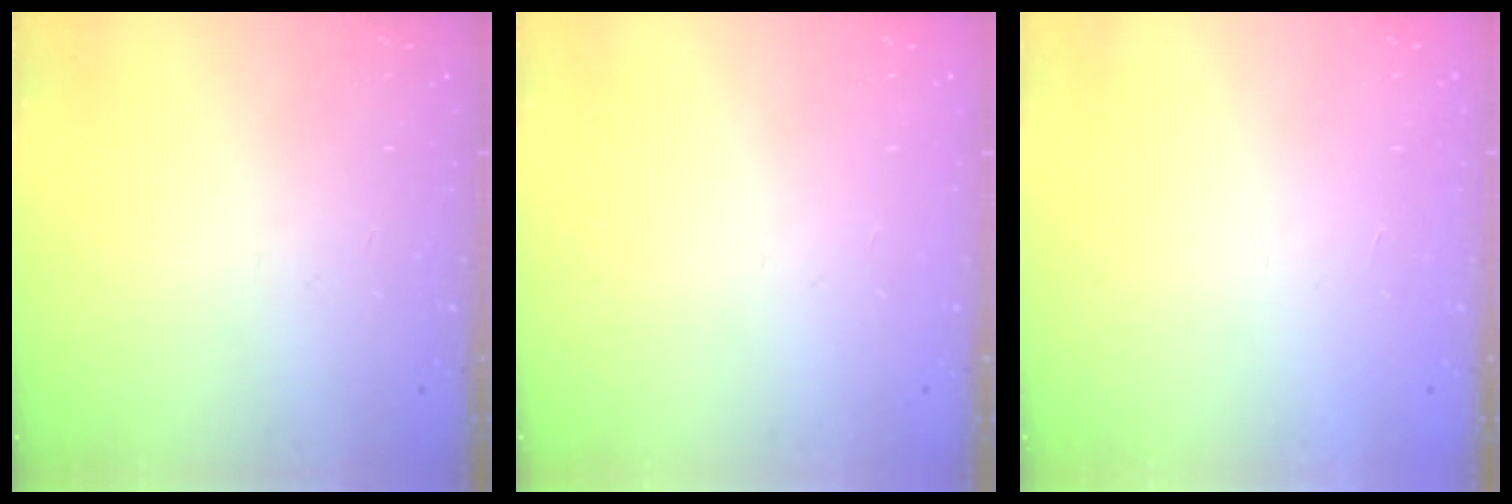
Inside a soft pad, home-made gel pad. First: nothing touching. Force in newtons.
{"total": 0.0}
{"total": 1.7, "press": 1.7, "slide": 0.1}